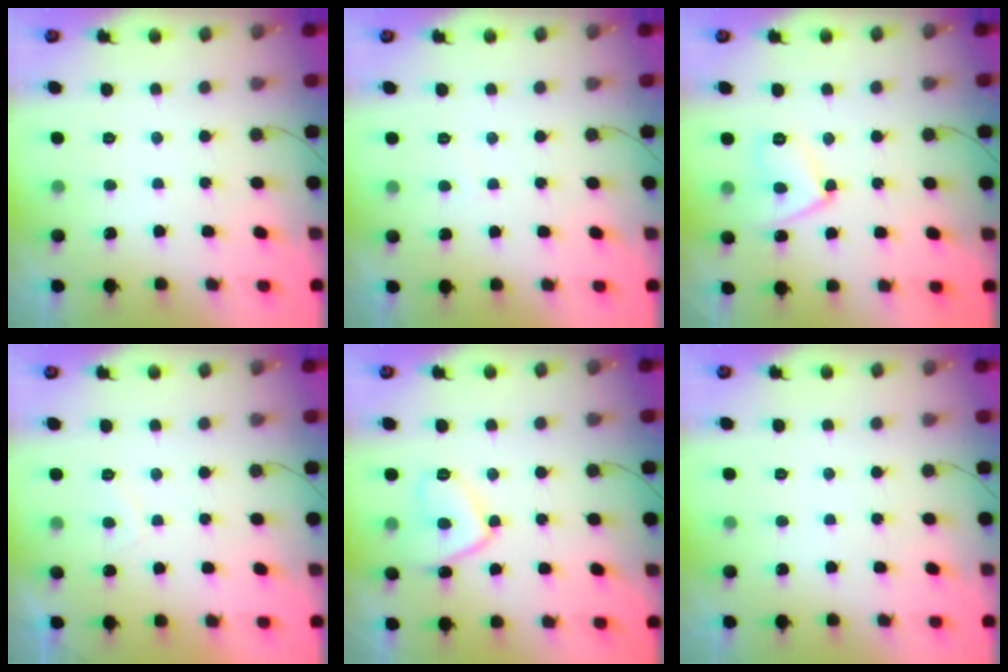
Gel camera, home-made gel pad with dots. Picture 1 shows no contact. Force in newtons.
{"total": 2.7, "press": 2.7, "slide": 0.2}
{"total": 10.2, "press": 10.0, "slide": 2.0}
{"total": 0.9, "press": 0.7, "slide": 0.6}
{"total": 10.1, "press": 10.0, "slide": 1.1}
{"total": 0.0}